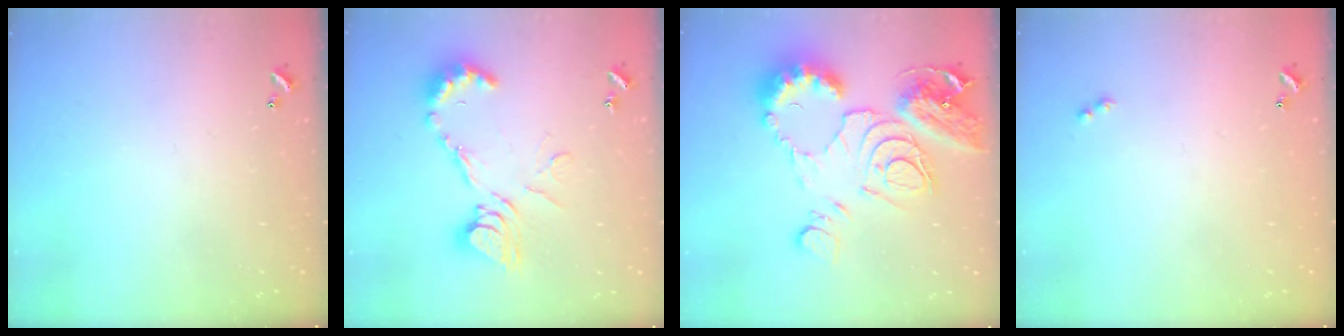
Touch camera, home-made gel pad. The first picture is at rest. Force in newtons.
{"total": 14.1, "press": 14.1, "slide": 0.7}
{"total": 18.9, "press": 18.7, "slide": 2.3}
{"total": 2.0, "press": 2.0, "slide": 0.4}